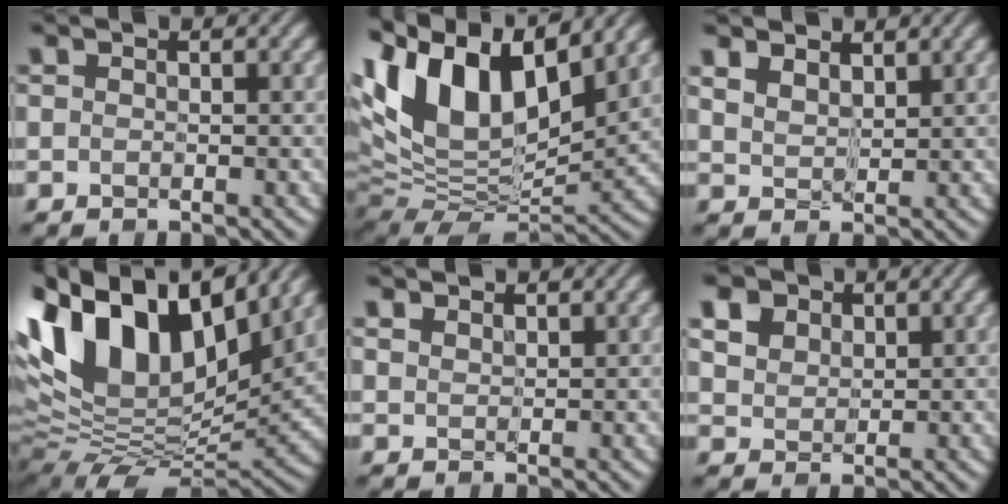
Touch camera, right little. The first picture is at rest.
{"total": 13.4, "force": [4.9, 7.1, 10.3], "torque": [-0.185, 0.026, 0.089]}
{"total": 4.7, "force": [3.4, 2.3, 2.3], "torque": [-0.066, 0.005, 0.056]}
{"total": 14.8, "force": [6.0, 8.4, 10.6], "torque": [-0.202, 0.030, 0.114]}
{"total": 2.4, "force": [2.0, 1.0, 1.0], "torque": [-0.026, 0.003, 0.031]}
{"total": 5.5, "force": [2.9, 4.0, 2.5], "torque": [-0.117, 0.010, 0.064]}